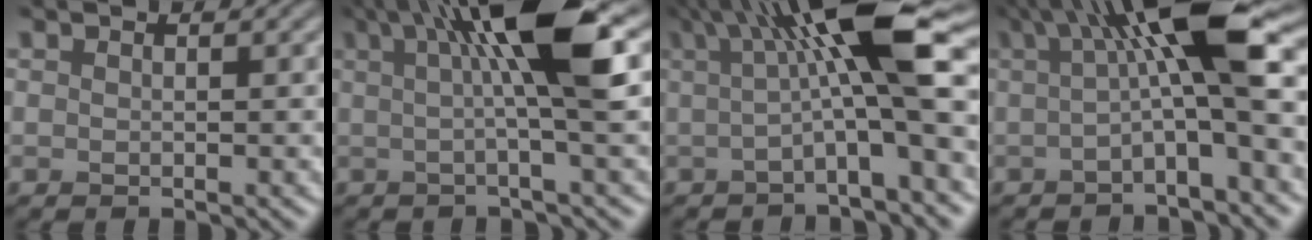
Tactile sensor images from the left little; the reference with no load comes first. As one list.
[{"total": 8.2, "force": [2.1, 0.9, 7.9], "torque": [-0.104, 0.003, 0.043]}, {"total": 9.7, "force": [1.4, 1.6, 9.4], "torque": [-0.136, 0.005, 0.031]}, {"total": 8.3, "force": [0.9, 1.3, 8.1], "torque": [-0.116, 0.010, 0.020]}]